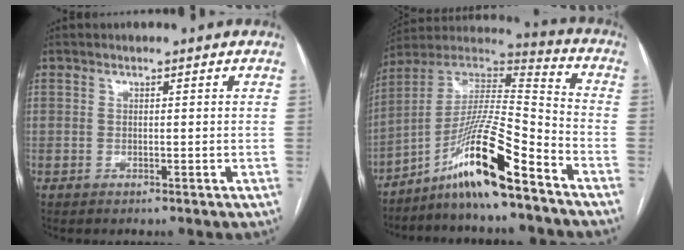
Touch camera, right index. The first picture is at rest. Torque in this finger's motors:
{"motor_torque": [1.60, -0.53, 0.54, 0.21]}